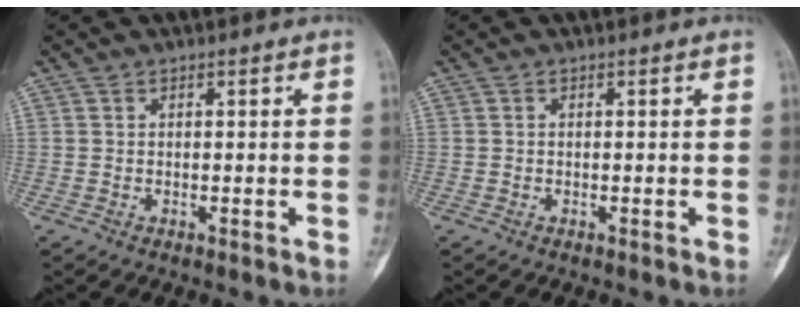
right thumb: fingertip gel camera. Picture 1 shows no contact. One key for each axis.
{"total": 0.0}